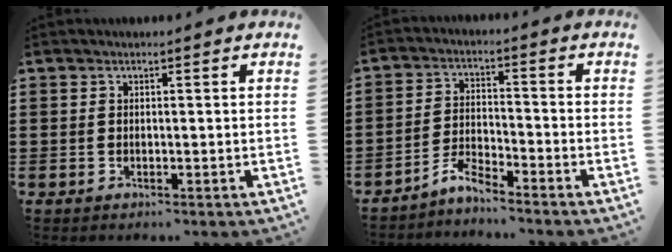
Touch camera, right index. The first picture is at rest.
{"total": 3.9, "force": [-3.8, 0.4, 0.9], "torque": [-0.036, 0.004, -0.082]}